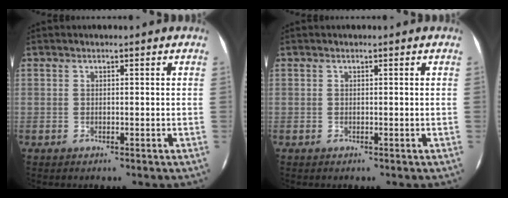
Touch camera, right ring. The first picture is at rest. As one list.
[{"total": 0.0}]